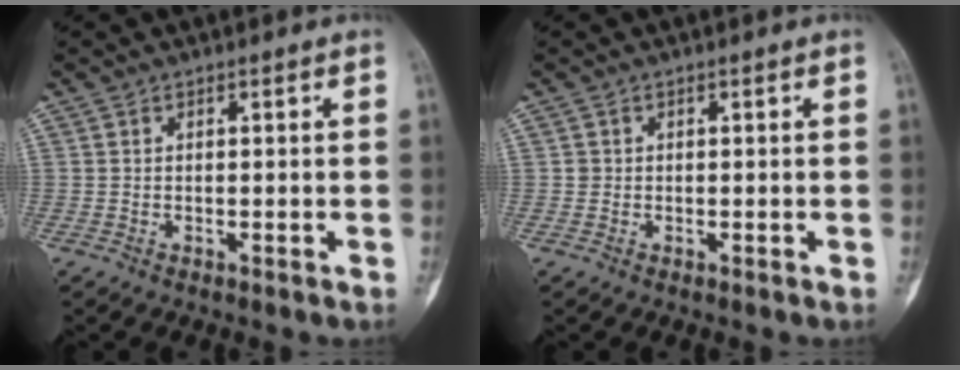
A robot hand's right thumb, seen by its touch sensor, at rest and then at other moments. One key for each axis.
{"total": 0.9, "fx": 0.0, "fy": 0.9, "fz": 0.1, "tx": 0.004, "ty": 0.004, "tz": -0.001}